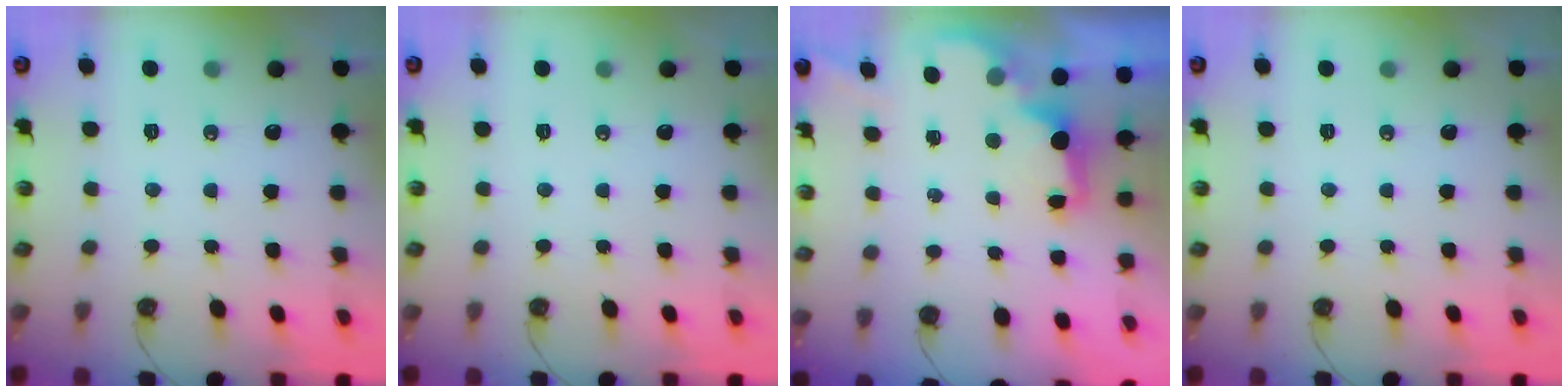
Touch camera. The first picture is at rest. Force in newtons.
{"total": 0.0}
{"total": 2.1, "press": 1.9, "slide": 0.8}
{"total": 0.0}